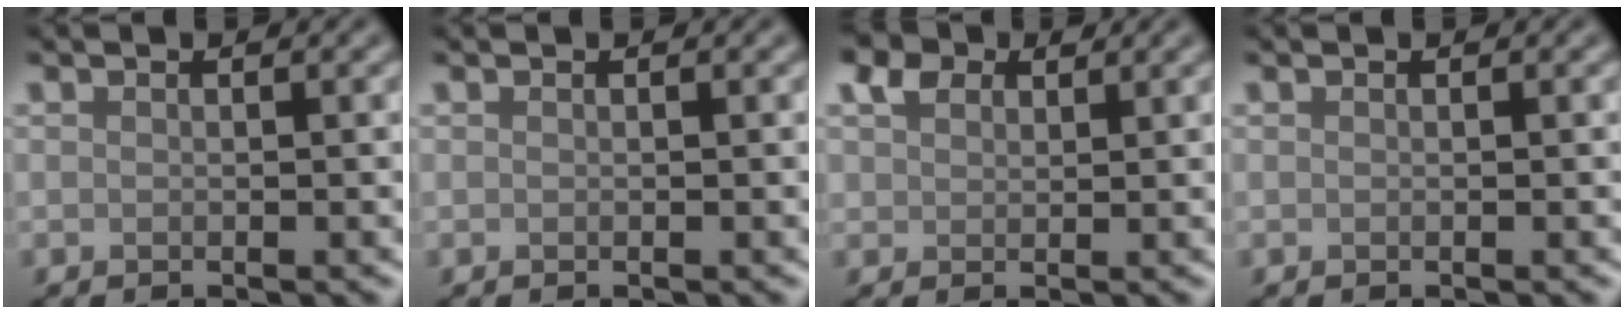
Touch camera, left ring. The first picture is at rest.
{"total": 0.0}
{"total": 2.7, "force": [1.6, 1.9, 1.1], "torque": [-0.027, 0.007, 0.026]}
{"total": 0.0}